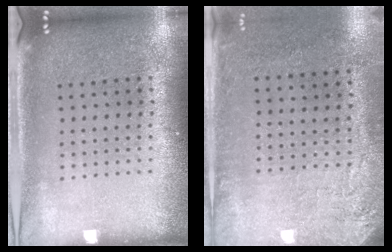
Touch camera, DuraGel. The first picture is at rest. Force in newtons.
{"total": 2.7, "press": 2.2, "slide": 1.5}